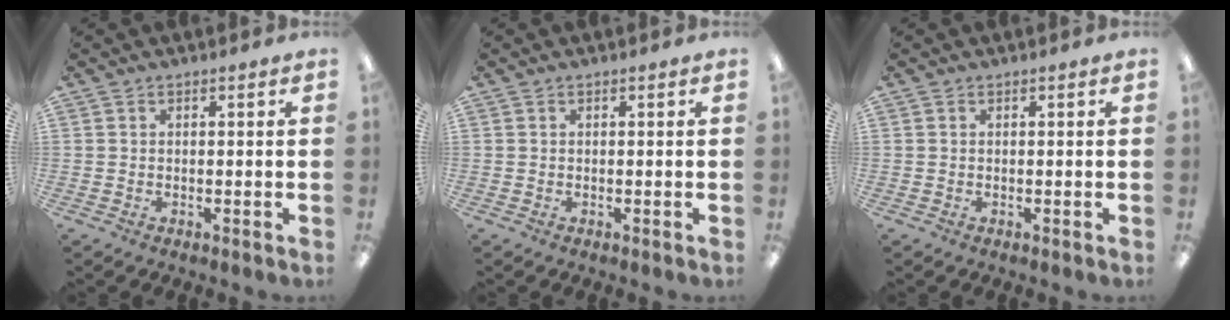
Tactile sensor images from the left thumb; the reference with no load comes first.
{"total": 0.0}
{"total": 0.0}